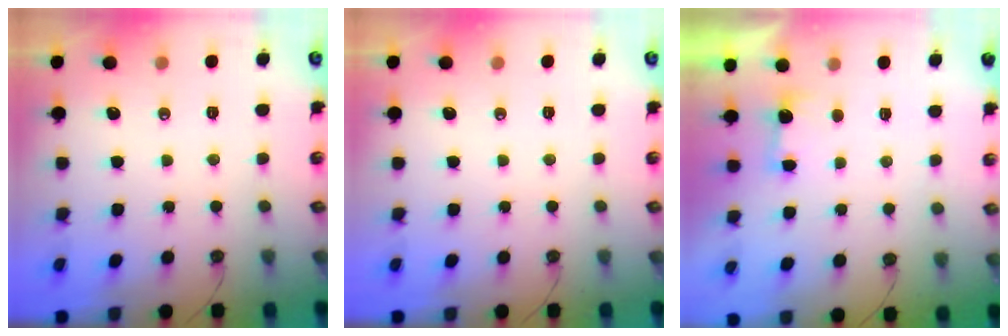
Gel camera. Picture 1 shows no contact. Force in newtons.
{"total": 0.0}
{"total": 1.6, "press": 1.4, "slide": 0.9}